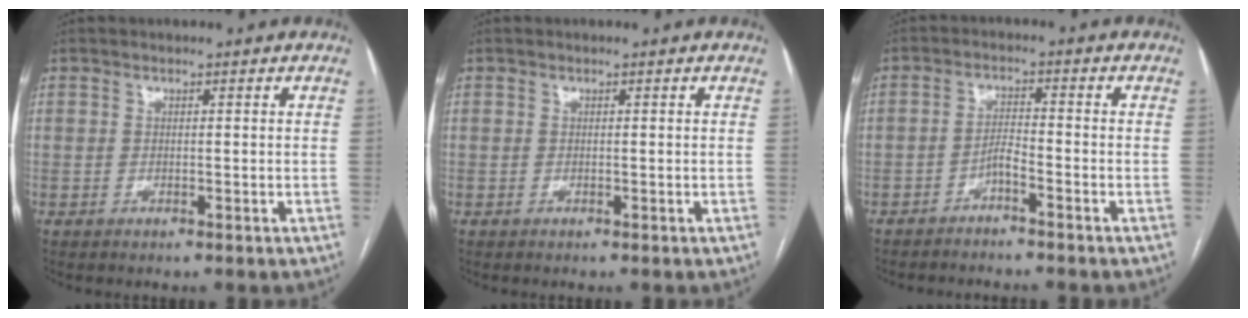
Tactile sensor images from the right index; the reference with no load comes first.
{"total": 0.0}
{"total": 3.2, "force": [-2.5, -0.1, 2.0], "torque": [-0.032, 0.002, -0.046]}